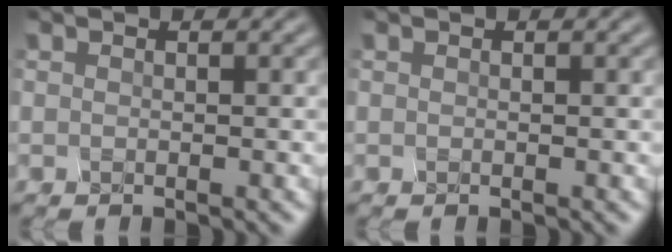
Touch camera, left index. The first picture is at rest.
{"total": 0.0}